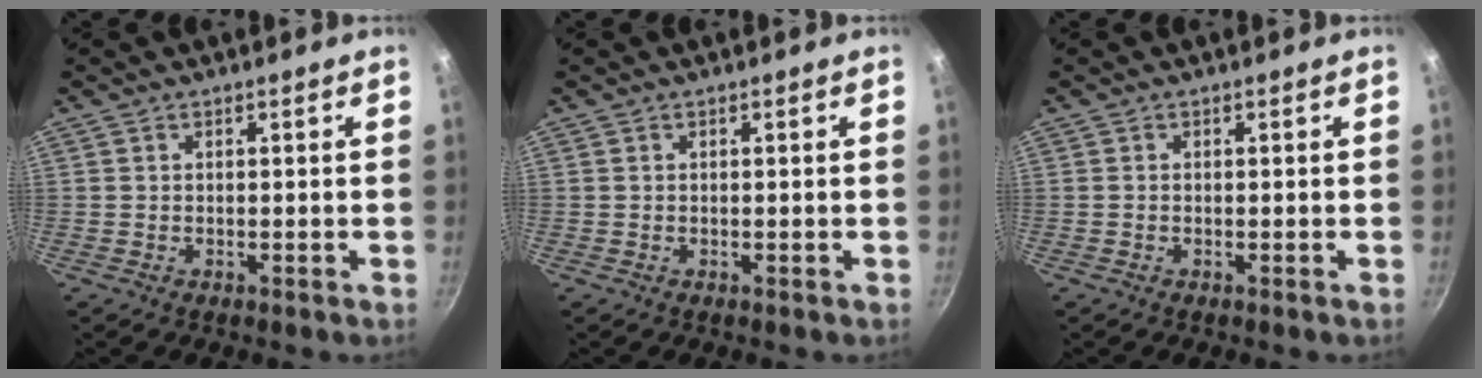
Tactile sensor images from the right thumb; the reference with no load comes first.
{"total": 0.0}
{"total": 0.0}